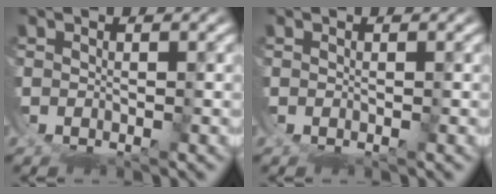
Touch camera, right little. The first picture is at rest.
{"total": 0.0}